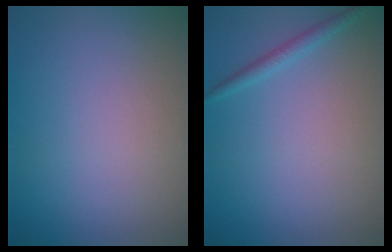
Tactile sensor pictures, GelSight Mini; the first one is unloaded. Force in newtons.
{"total": 1.2, "press": 1.2, "slide": 0.1}